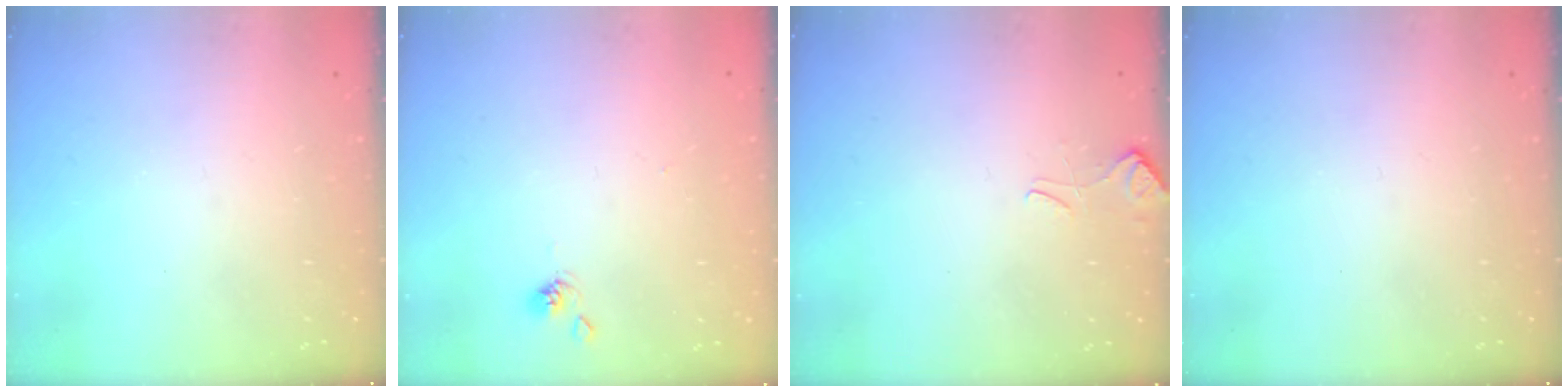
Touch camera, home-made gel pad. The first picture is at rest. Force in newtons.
{"total": 2.4, "press": 2.4, "slide": 0.2}
{"total": 3.4, "press": 3.3, "slide": 0.6}
{"total": 0.0}